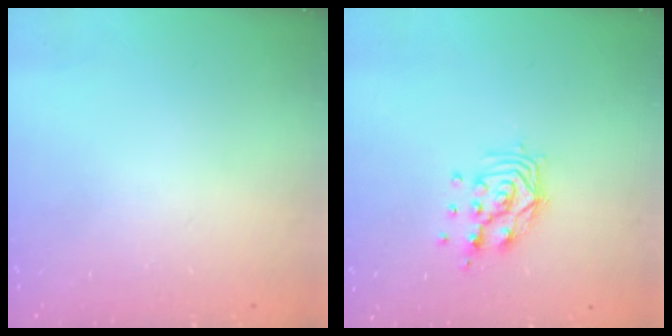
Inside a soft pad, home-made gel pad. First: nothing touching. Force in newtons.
{"total": 10.0, "press": 9.9, "slide": 0.7}